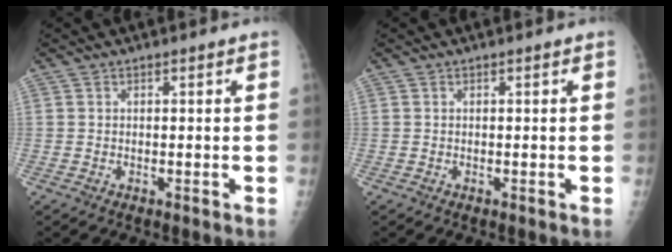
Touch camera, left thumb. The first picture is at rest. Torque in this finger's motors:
{"motor_torque": [-0.04, 0.04, -0.01, 0.00, 0.00]}